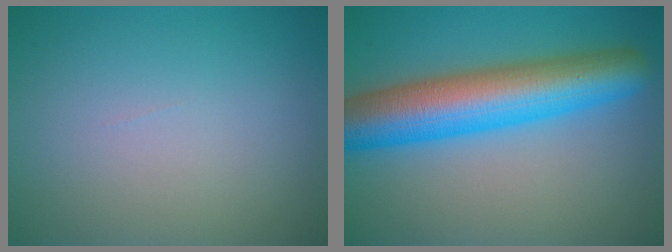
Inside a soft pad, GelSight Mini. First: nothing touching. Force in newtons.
{"total": 9.9, "press": 9.9, "slide": 0.2}